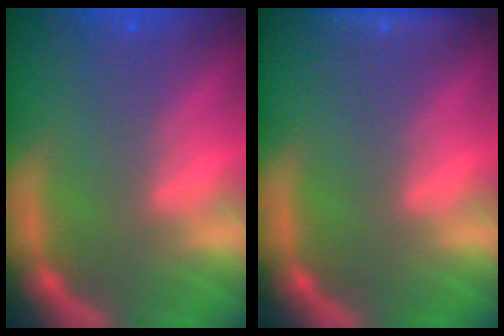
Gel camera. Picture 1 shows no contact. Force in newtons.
{"total": 1.4}